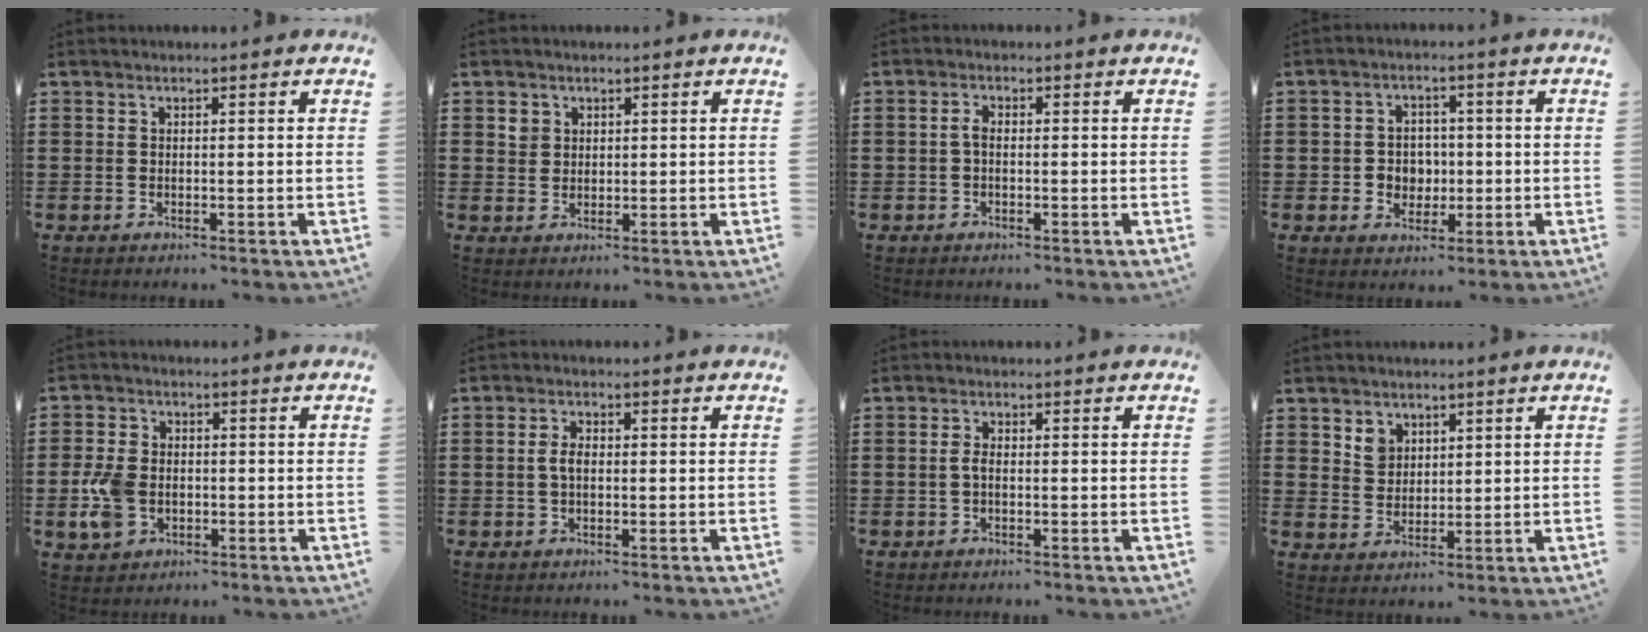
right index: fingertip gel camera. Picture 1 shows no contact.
{"total": 2.0, "force": [1.0, 1.7, 0.4], "torque": [-0.013, 0.008, 0.019]}
{"total": 1.8, "force": [-0.4, 0.7, 1.6], "torque": [-0.038, -0.001, -0.011]}
{"total": 3.9, "force": [-0.5, 3.7, 1.1], "torque": [-0.027, 0.007, -0.013]}
{"total": 6.1, "force": [-1.3, 4.2, 4.2], "torque": [-0.112, -0.002, -0.028]}
{"total": 2.5, "force": [-0.2, 1.2, 2.1], "torque": [-0.049, 0.001, -0.007]}
{"total": 1.6, "force": [-0.5, 0.6, 1.4], "torque": [-0.043, -0.006, -0.014]}
{"total": 3.6, "force": [2.2, 2.7, 0.6], "torque": [-0.016, 0.007, 0.041]}